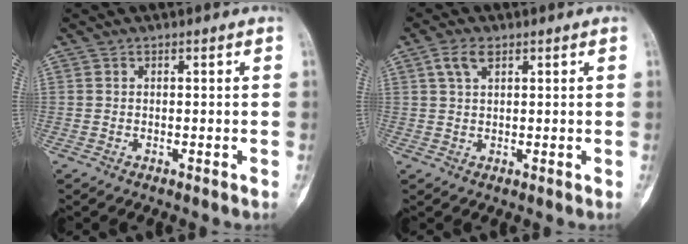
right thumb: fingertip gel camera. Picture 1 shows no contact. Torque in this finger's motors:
{"motor_torque": [-0.19, 0.19, -0.02, 0.03, 0.02]}